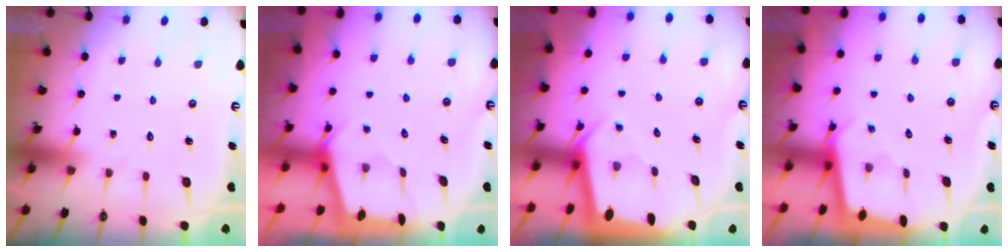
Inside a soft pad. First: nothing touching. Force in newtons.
{"total": 2.3, "press": 2.2, "slide": 0.3}
{"total": 2.4, "press": 2.4, "slide": 0.2}
{"total": 1.8, "press": 1.8, "slide": 0.2}